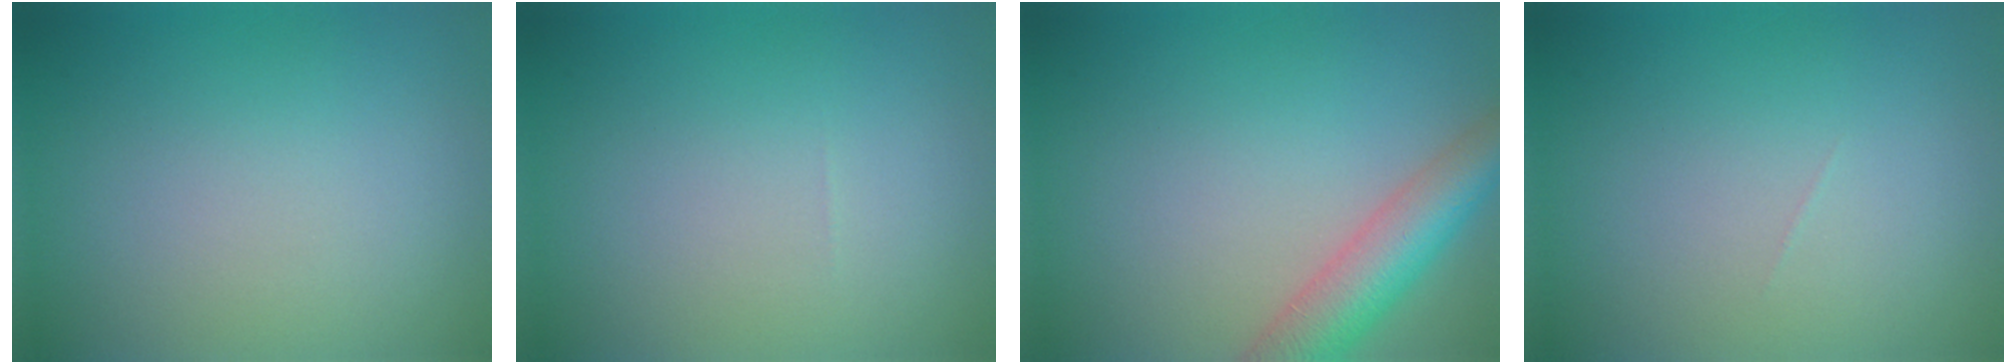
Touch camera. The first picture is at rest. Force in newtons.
{"total": 0.0}
{"total": 5.8, "press": 5.8, "slide": 0.4}
{"total": 0.0}